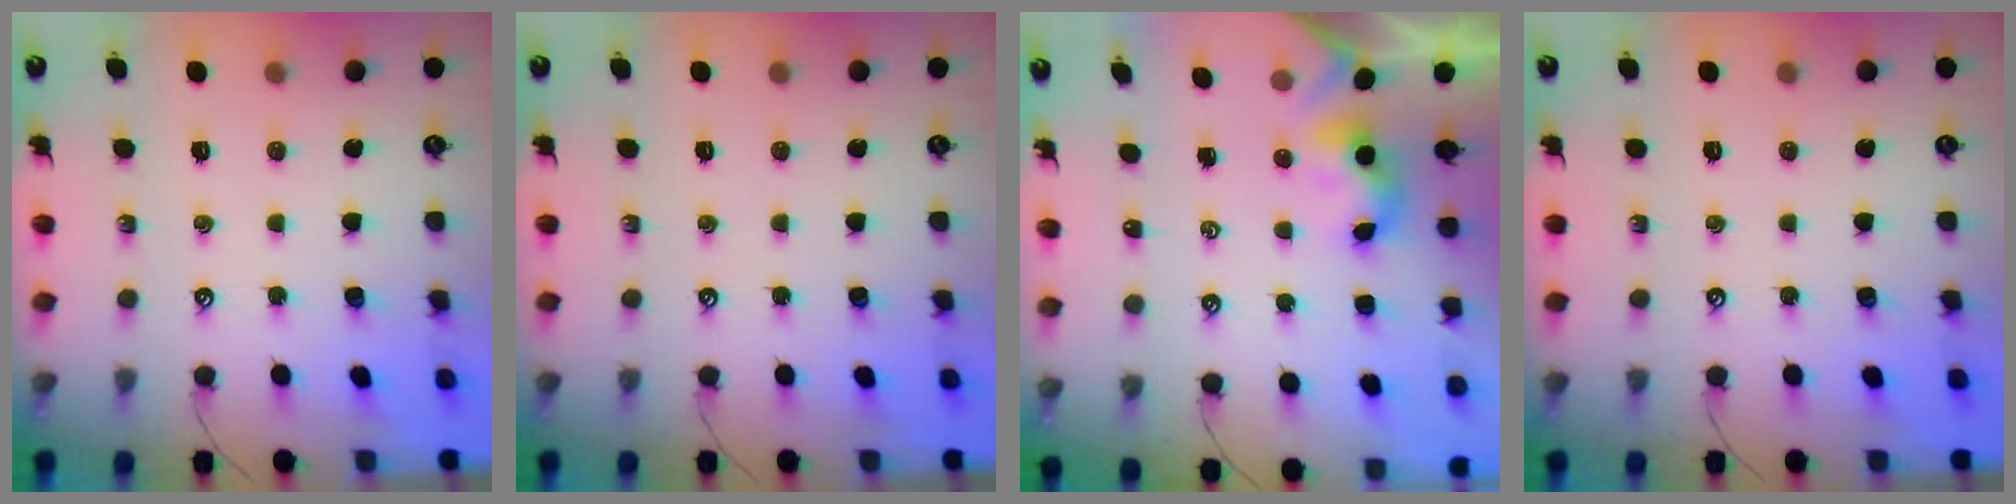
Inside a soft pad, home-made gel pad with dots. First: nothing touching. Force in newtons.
{"total": 0.0}
{"total": 2.3, "press": 2.3, "slide": 0.2}
{"total": 0.0}